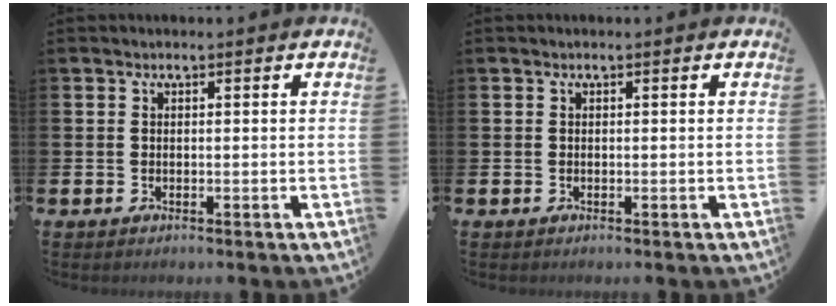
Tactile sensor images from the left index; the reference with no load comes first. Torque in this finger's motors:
{"motor_torque": [0.07, 0.08, 0.08, 0.01]}